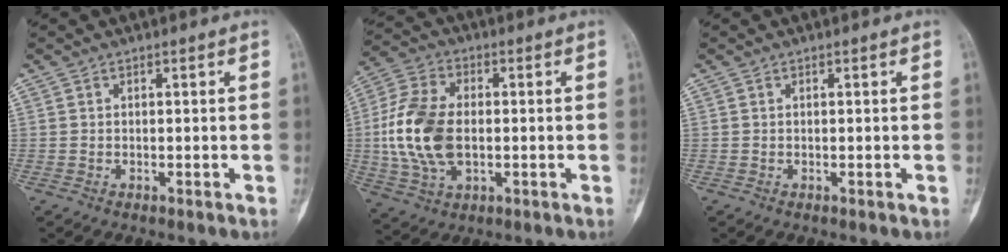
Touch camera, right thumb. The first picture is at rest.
{"total": 14.7, "force": [-0.5, 9.0, 11.7], "torque": [-0.247, 0.008, -0.009]}
{"total": 0.0}